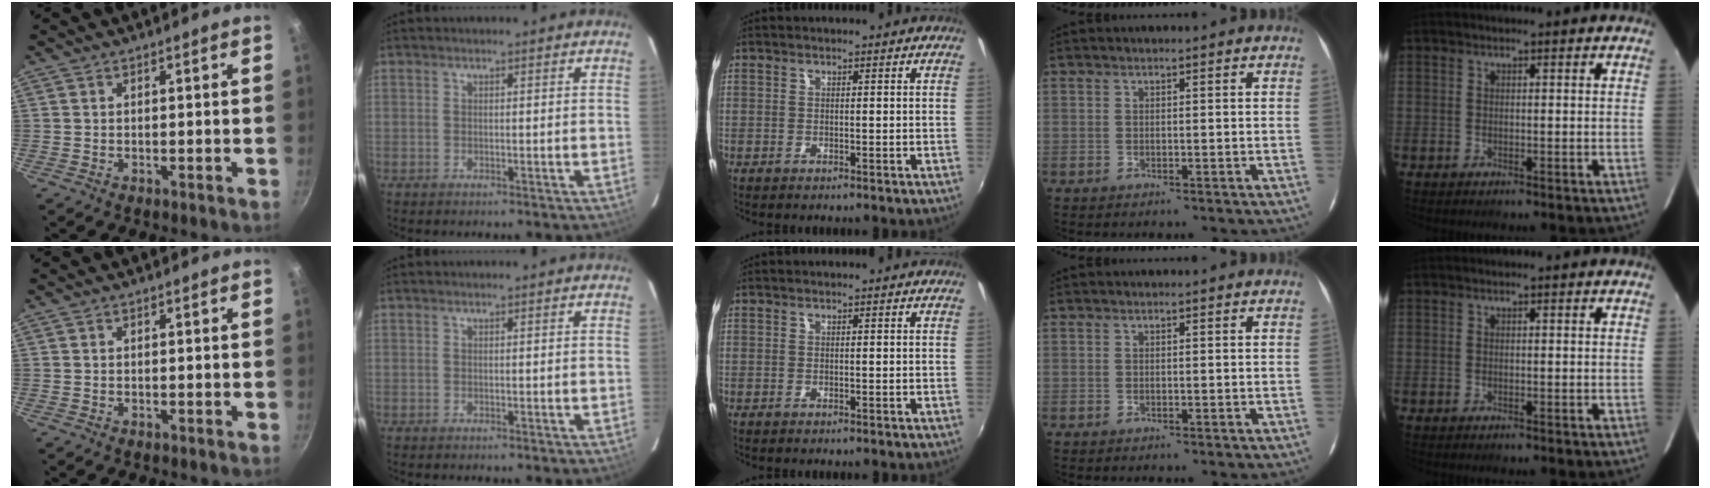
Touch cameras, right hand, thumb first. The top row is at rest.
{}